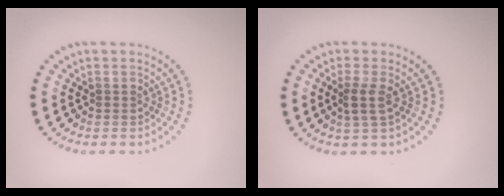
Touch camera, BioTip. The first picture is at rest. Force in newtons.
{"total": 1.9, "press": 1.6, "slide": 1.2}